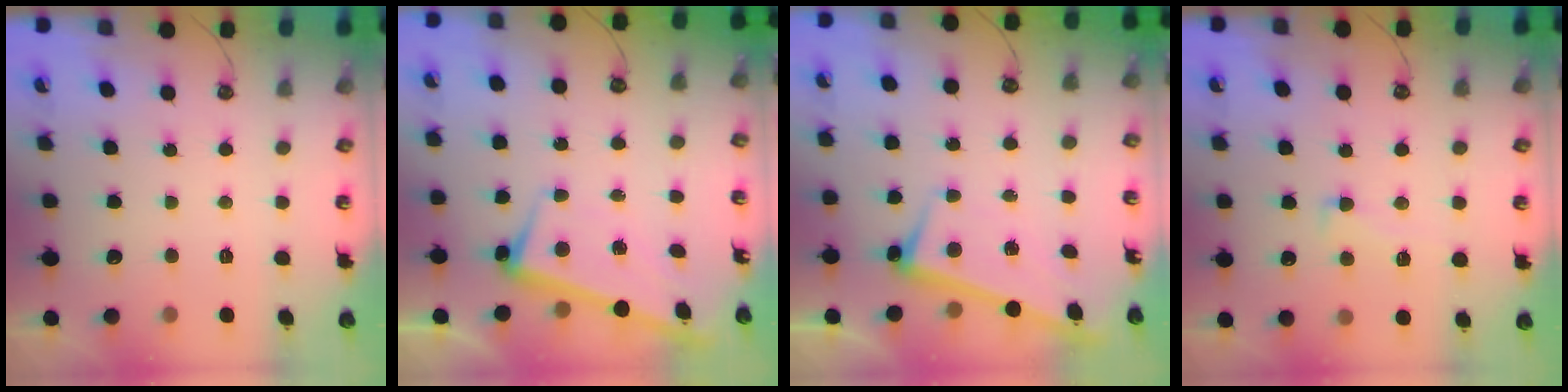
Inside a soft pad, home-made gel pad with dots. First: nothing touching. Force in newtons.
{"total": 2.2, "press": 2.1, "slide": 0.8}
{"total": 2.7, "press": 2.6, "slide": 0.5}
{"total": 1.2, "press": 0.2, "slide": 1.1}